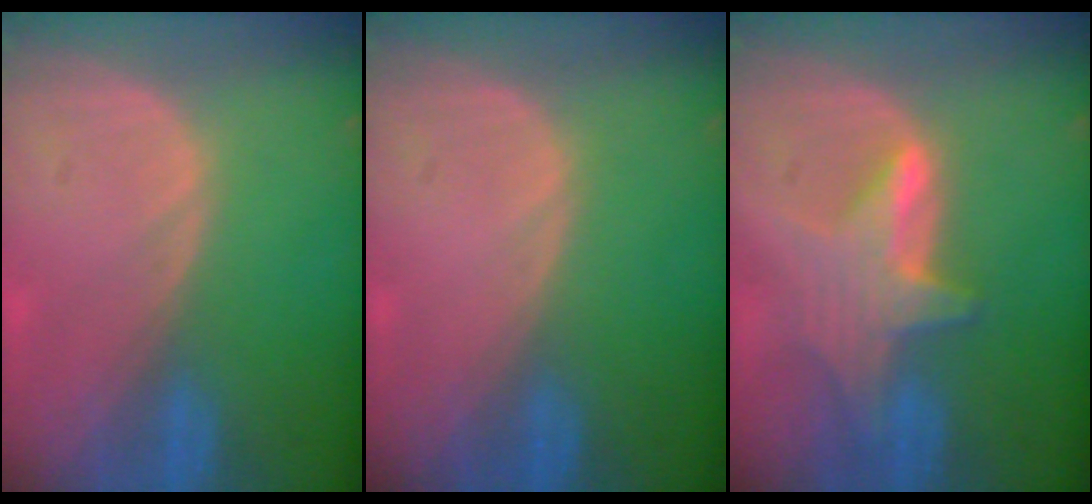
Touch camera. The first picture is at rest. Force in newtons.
{"total": 0.0}
{"total": 6.8, "press": 6.4, "slide": 2.1}